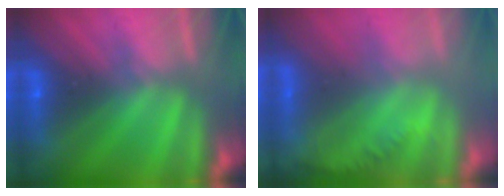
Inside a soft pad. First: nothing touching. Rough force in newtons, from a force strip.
{"total": 1.3}